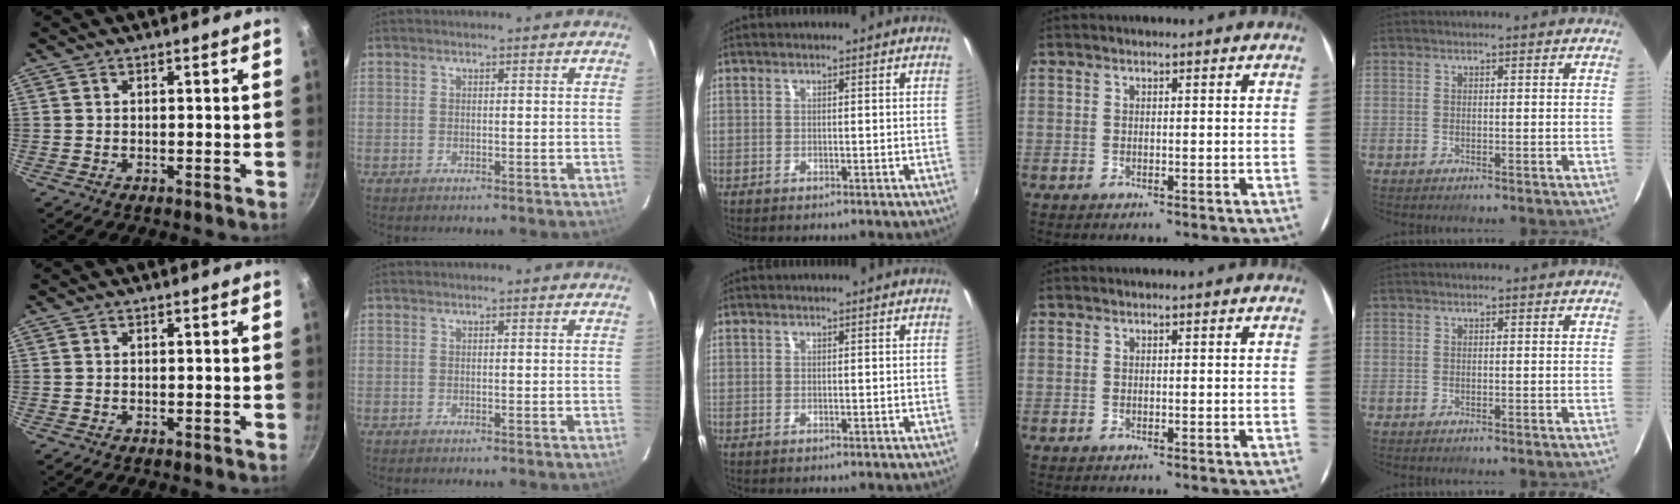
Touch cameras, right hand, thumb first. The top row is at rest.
{}